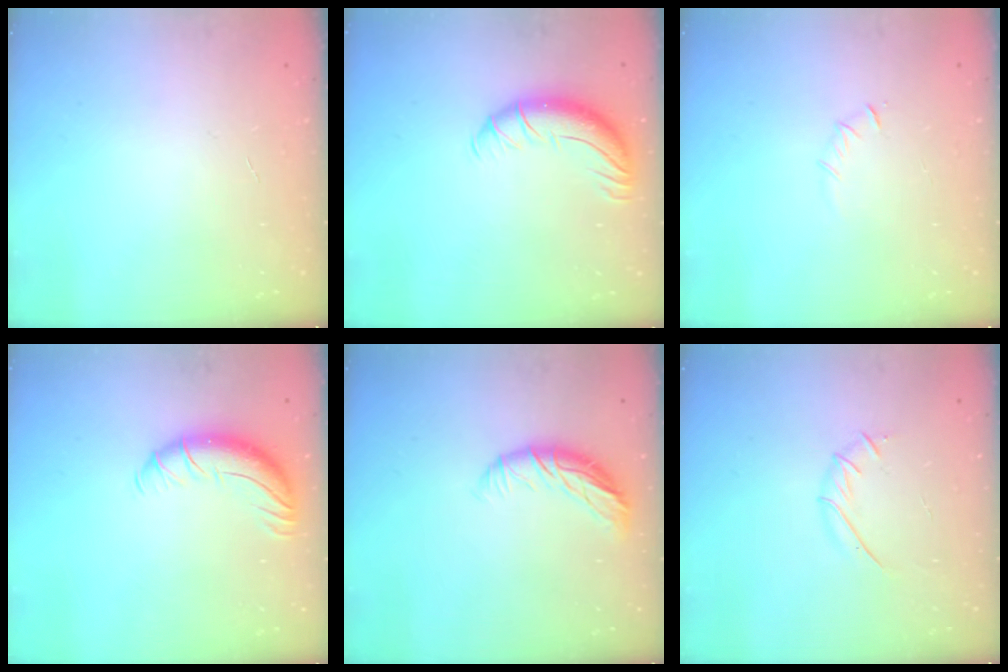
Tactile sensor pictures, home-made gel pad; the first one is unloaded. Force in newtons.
{"total": 10.1, "press": 9.8, "slide": 2.2}
{"total": 3.5, "press": 3.3, "slide": 1.1}
{"total": 9.8, "press": 9.5, "slide": 2.4}
{"total": 9.3, "press": 9.2, "slide": 1.3}
{"total": 4.6, "press": 4.4, "slide": 1.3}